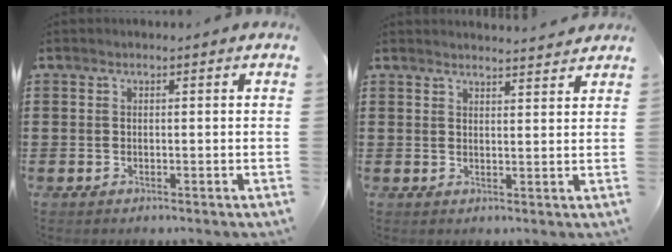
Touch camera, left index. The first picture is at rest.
{"total": 2.4, "force": [2.4, -0.2, 0.1], "torque": [-0.010, -0.008, 0.047]}